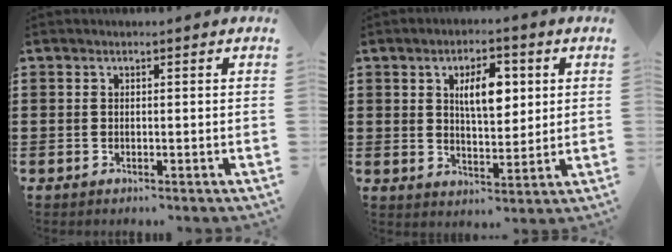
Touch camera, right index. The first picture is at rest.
{"total": 6.7, "force": [2.0, 3.0, 5.6], "torque": [-0.095, 0.002, 0.028]}